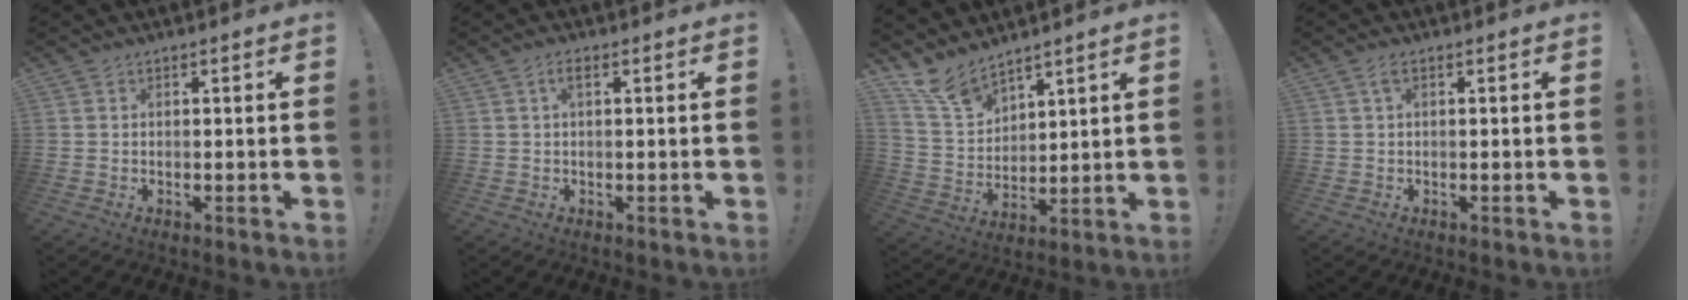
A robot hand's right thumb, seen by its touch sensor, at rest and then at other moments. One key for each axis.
{"total": 2.0, "fx": 0.4, "fy": 0.7, "fz": 1.9, "tx": -0.034, "ty": 0.004, "tz": 0.004}
{"total": 10.8, "fx": 9.4, "fy": 4.2, "fz": 3.3, "tx": -0.072, "ty": -0.070, "tz": 0.183}
{"total": 1.6, "fx": 0.4, "fy": 0.4, "fz": 1.5, "tx": -0.026, "ty": 0.001, "tz": 0.004}